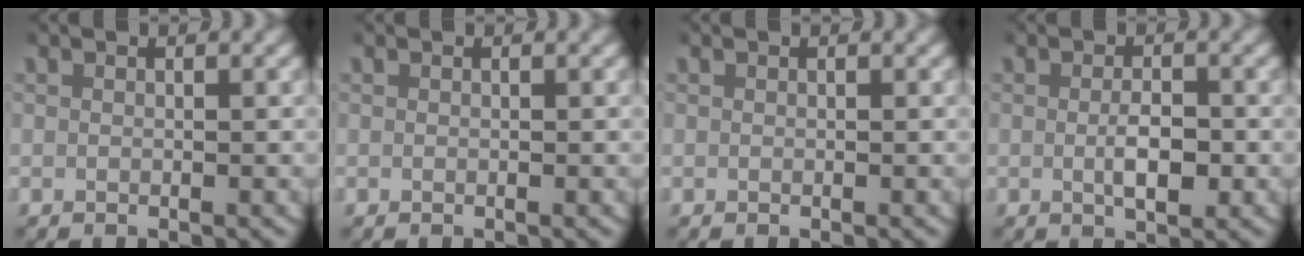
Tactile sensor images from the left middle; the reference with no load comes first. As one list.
[{"total": 0.0}, {"total": 0.0}, {"total": 2.6, "force": [-0.3, 1.2, 2.3], "torque": [-0.037, -0.004, -0.004]}]